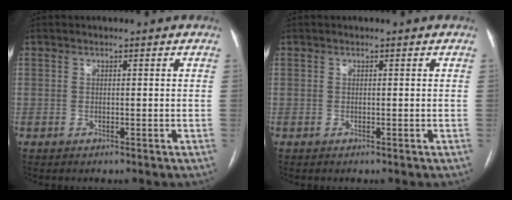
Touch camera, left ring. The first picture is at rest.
{"total": 0.0}